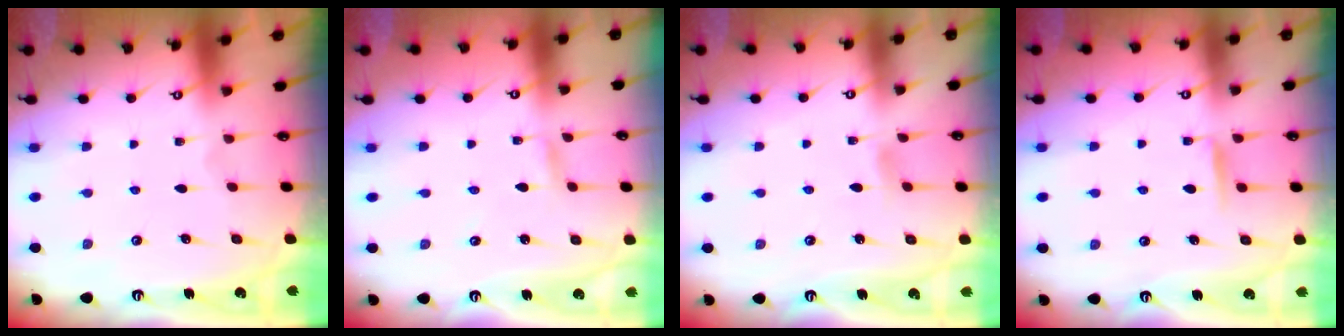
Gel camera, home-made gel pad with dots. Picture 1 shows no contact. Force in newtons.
{"total": 2.3, "press": 2.3, "slide": 0.2}
{"total": 3.6, "press": 3.6, "slide": 0.4}
{"total": 6.1, "press": 6.1, "slide": 0.9}